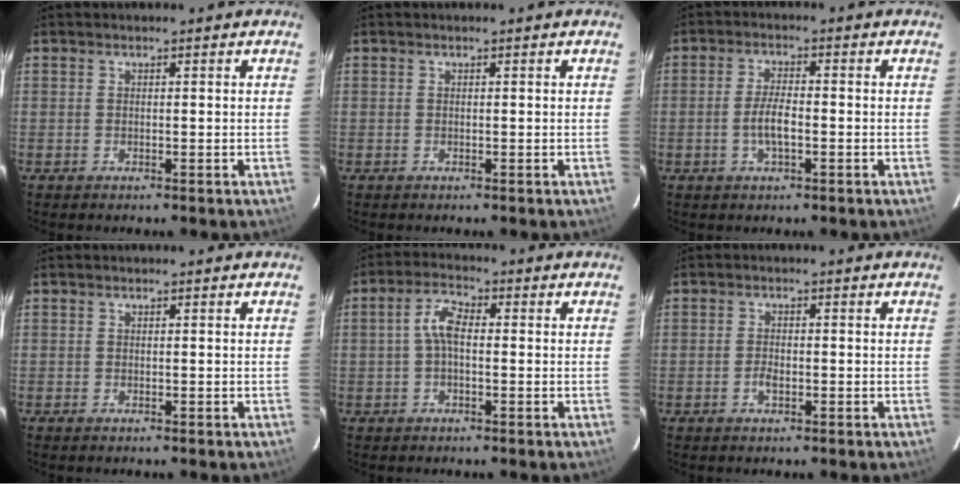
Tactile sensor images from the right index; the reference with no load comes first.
{"total": 0.0}
{"total": 4.6, "force": [-1.3, 1.3, 4.2], "torque": [-0.085, 0.000, -0.025]}
{"total": 0.0}
{"total": 4.3, "force": [-0.2, 2.1, 3.8], "torque": [-0.081, 0.016, -0.004]}
{"total": 2.1, "force": [-0.8, 1.1, 1.6], "torque": [-0.032, 0.002, -0.015]}